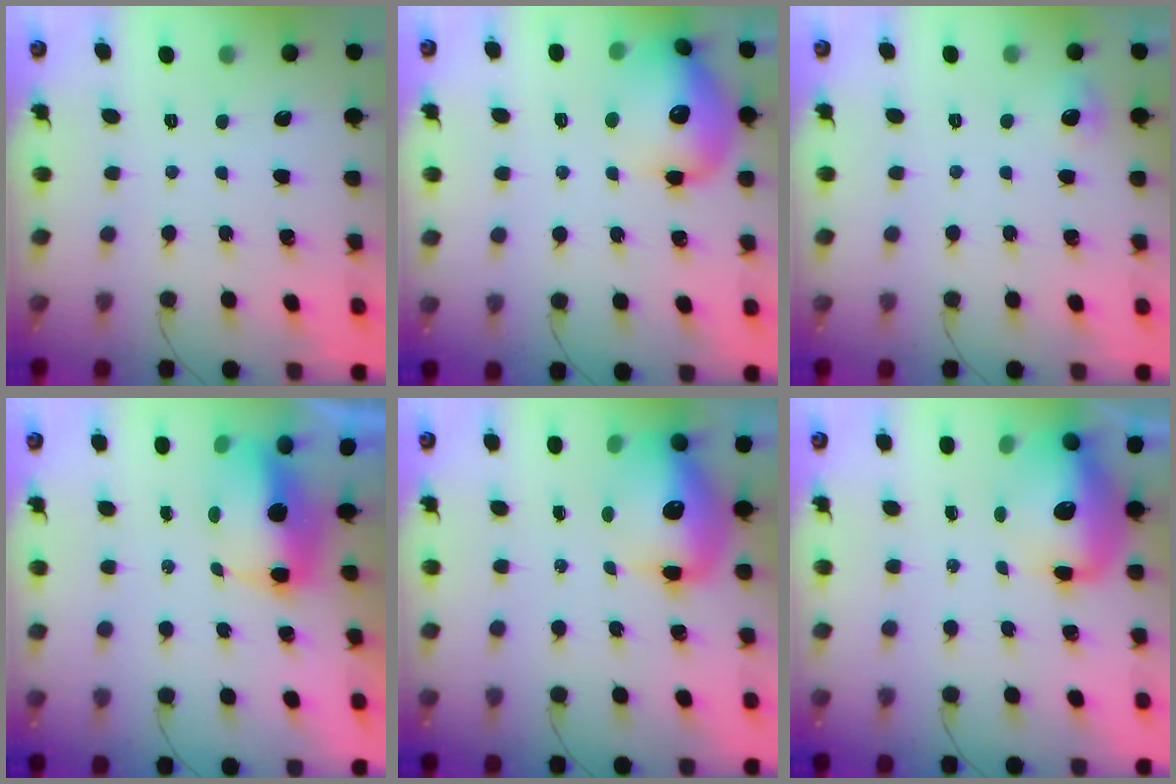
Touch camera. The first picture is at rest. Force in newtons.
{"total": 16.2, "press": 16.1, "slide": 1.9}
{"total": 7.5, "press": 4.5, "slide": 6.1}
{"total": 7.2, "press": 7.0, "slide": 1.4}
{"total": 13.0, "press": 12.6, "slide": 3.1}
{"total": 13.3, "press": 12.9, "slide": 3.1}